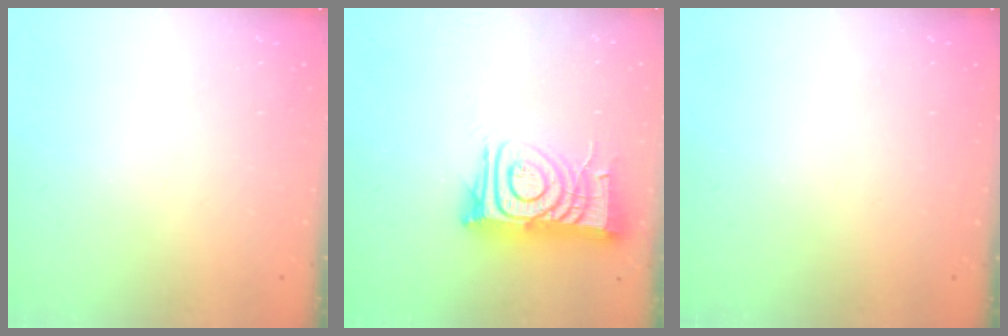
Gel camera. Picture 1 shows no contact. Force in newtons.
{"total": 12.7, "press": 12.7, "slide": 1.2}
{"total": 0.0}